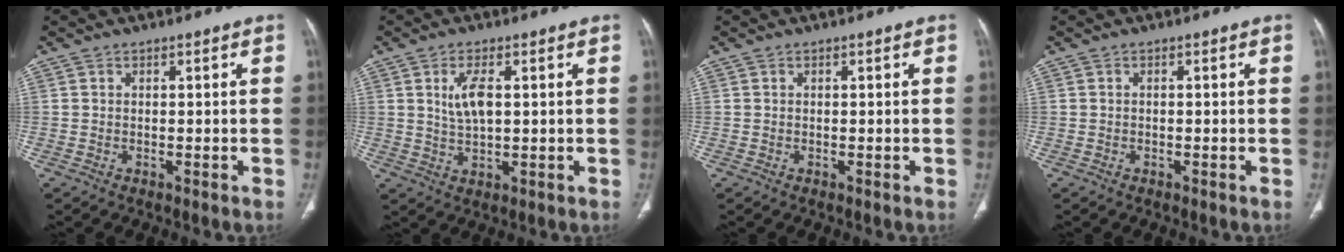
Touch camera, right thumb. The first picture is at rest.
{"total": 5.5, "force": [1.3, 2.4, 4.7], "torque": [-0.093, -0.006, 0.029]}
{"total": 0.0}
{"total": 0.0}